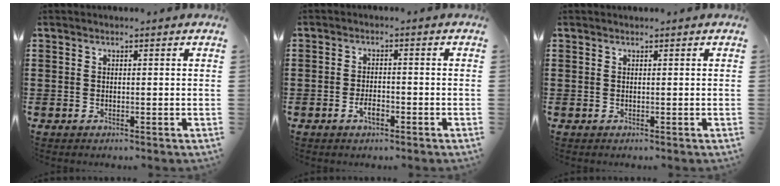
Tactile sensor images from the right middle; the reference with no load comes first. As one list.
[{"total": 2.6, "force": [-1.4, 1.0, 2.0], "torque": [-0.037, 0.003, -0.025]}, {"total": 0.0}]